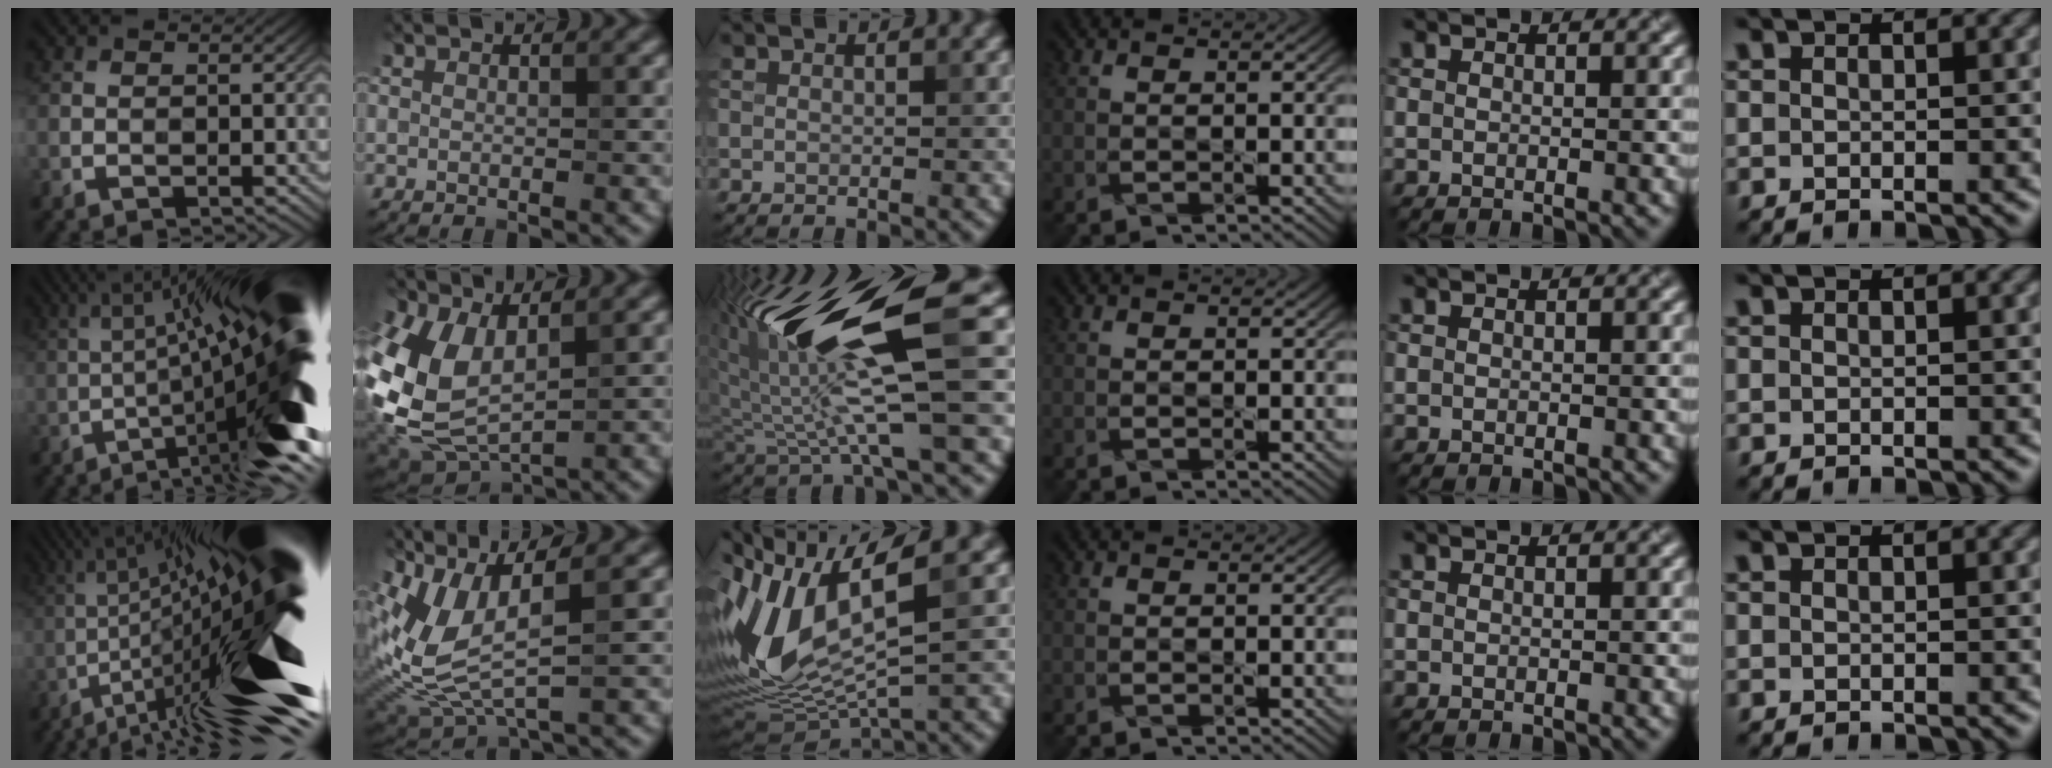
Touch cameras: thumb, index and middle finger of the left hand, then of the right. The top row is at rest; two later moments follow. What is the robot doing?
{"motion": "shake", "object": "medicine bottle"}